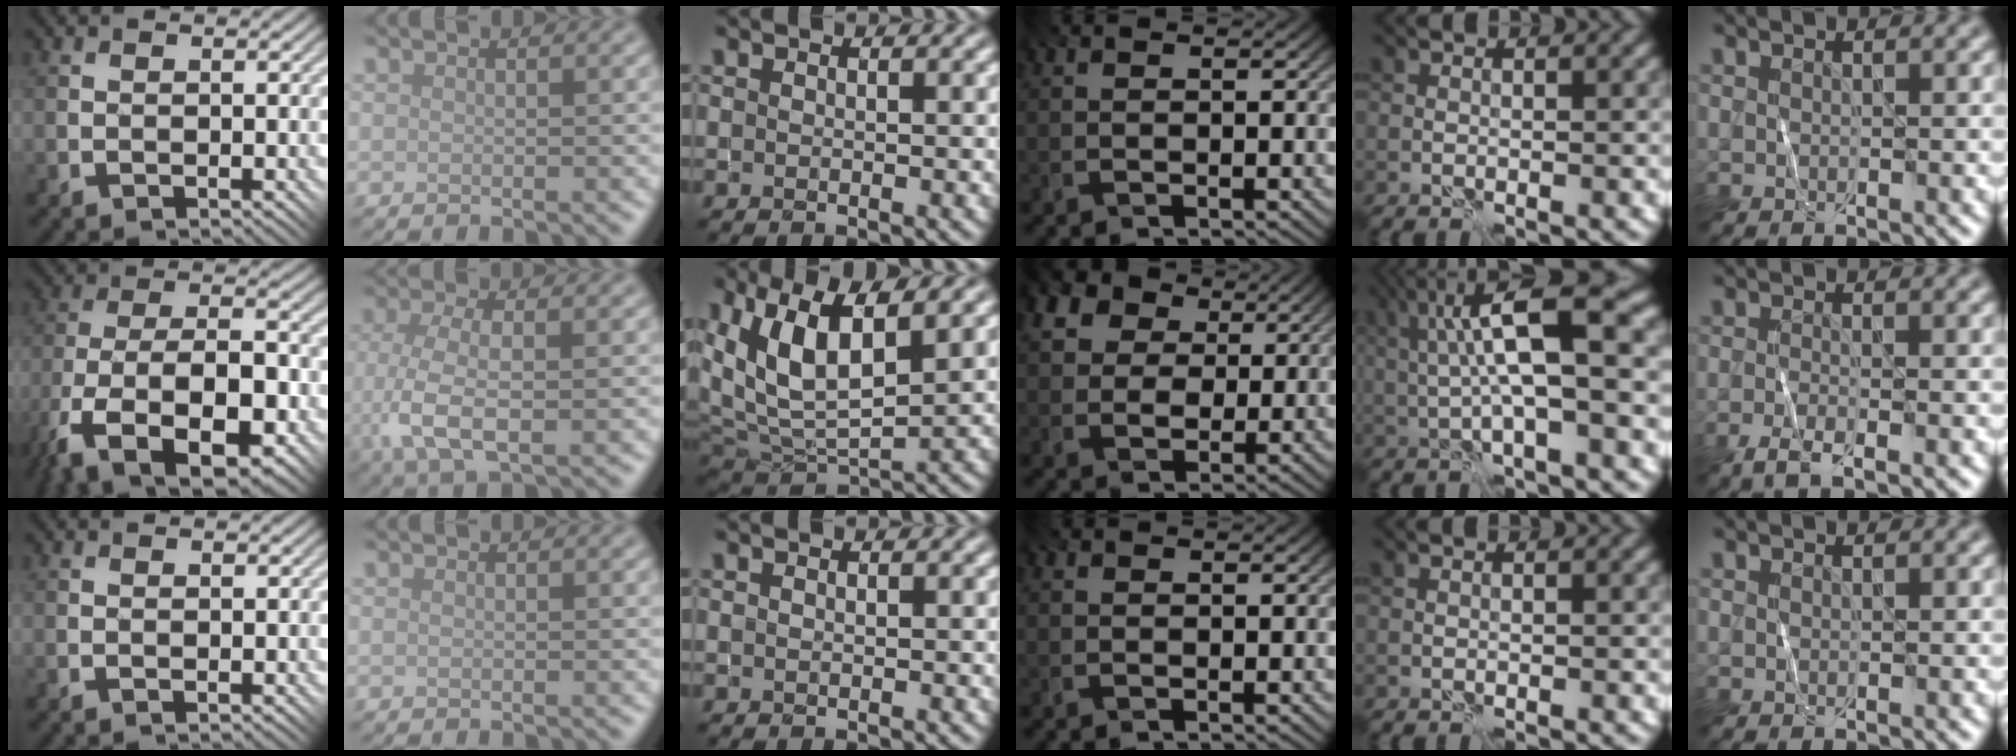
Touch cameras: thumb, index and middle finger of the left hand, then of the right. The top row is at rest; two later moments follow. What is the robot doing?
{"motion": "fold", "object": "shorts"}